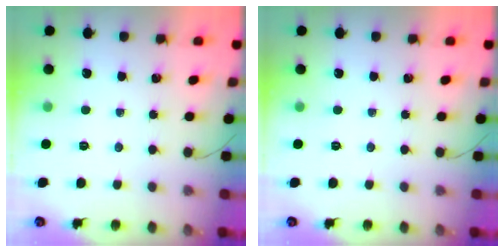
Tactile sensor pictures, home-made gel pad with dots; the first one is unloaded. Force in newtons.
{"total": 0.0}